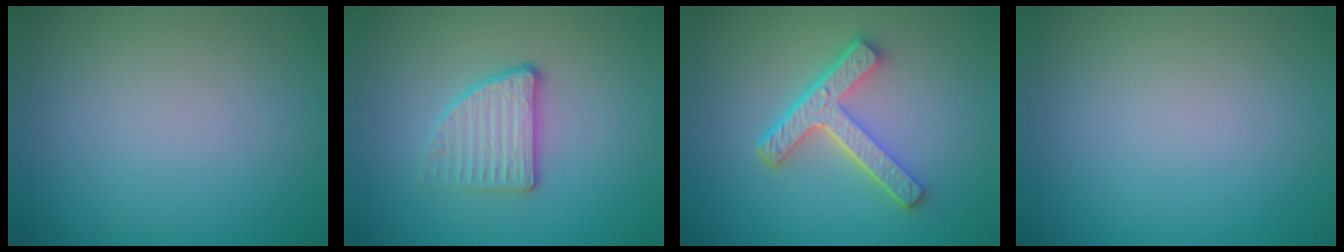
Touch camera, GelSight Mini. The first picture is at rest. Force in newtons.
{"total": 2.8, "press": 2.5, "slide": 1.2}
{"total": 5.0, "press": 3.7, "slide": 3.4}
{"total": 0.0}